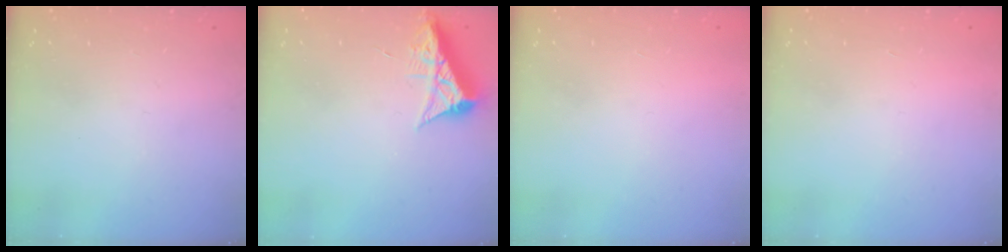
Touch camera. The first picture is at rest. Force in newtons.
{"total": 7.7, "press": 7.6, "slide": 1.0}
{"total": 1.6, "press": 1.6, "slide": 0.1}
{"total": 1.7, "press": 1.7, "slide": 0.1}